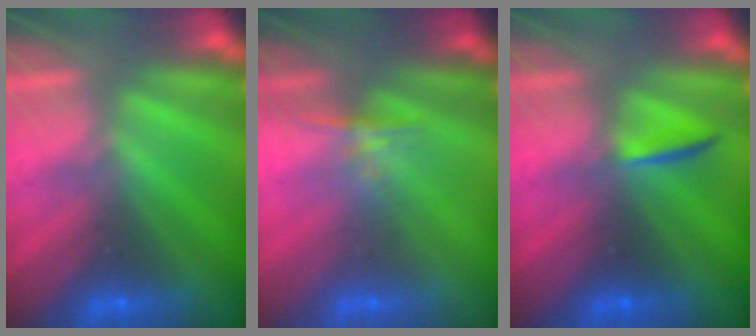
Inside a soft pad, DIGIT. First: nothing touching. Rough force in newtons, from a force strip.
{"total": 1.6}
{"total": 2.0}